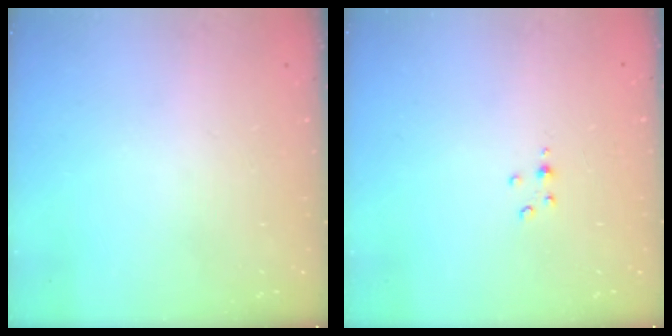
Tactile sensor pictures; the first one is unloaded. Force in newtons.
{"total": 2.8, "press": 2.8, "slide": 0.3}